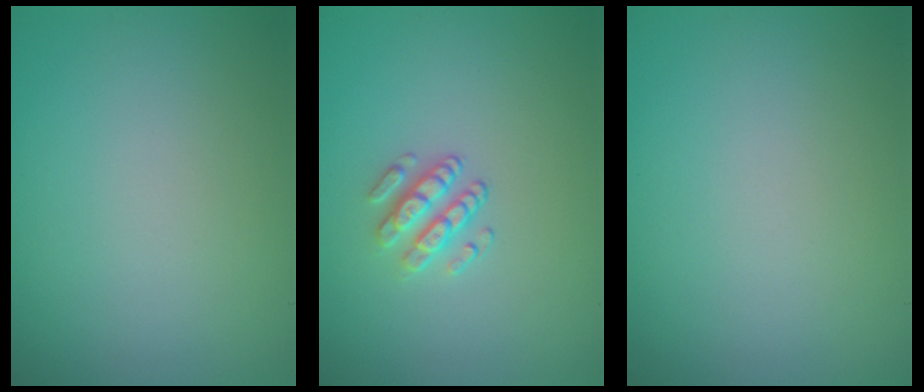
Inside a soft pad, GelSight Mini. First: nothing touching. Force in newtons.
{"total": 2.0, "press": 1.6, "slide": 1.3}
{"total": 0.0}